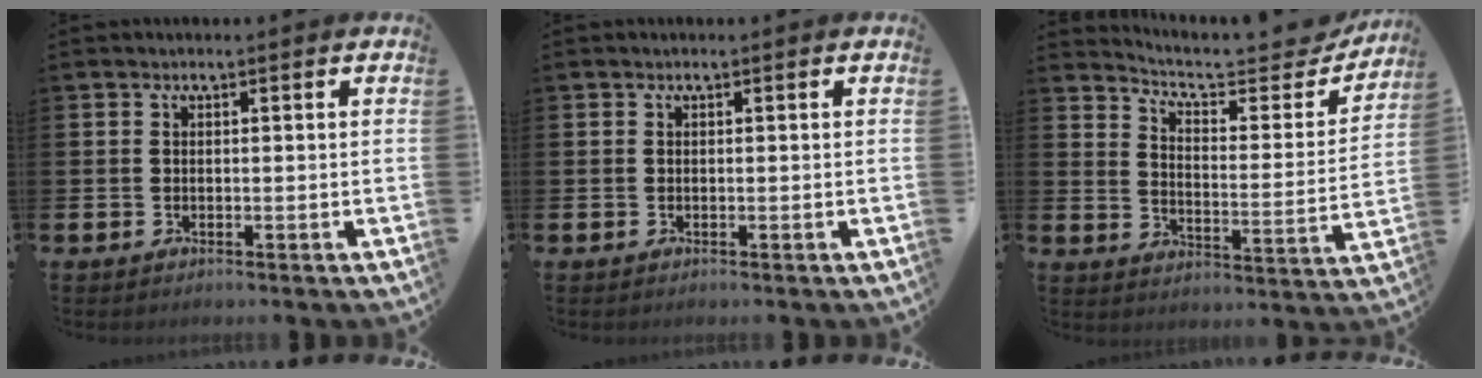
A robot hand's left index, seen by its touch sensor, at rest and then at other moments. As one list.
[{"total": 0.0}, {"total": 6.6, "force": [6.0, 1.7, 2.1], "torque": [-0.058, -0.049, 0.096]}]